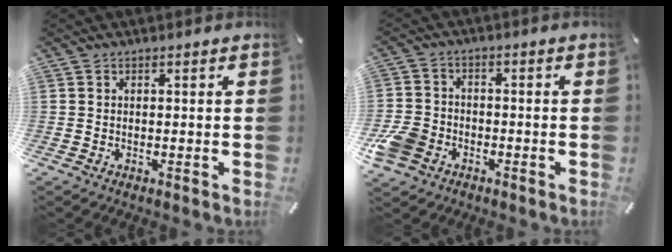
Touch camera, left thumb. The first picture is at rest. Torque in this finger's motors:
{"motor_torque": [-0.04, 0.21, 0.12, 0.03, 0.03]}